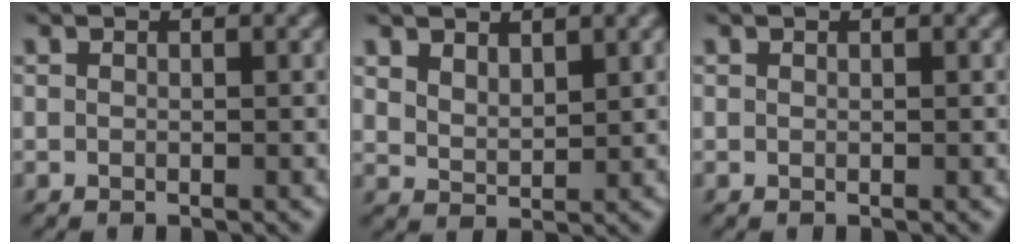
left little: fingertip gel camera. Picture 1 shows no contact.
{"total": 2.2, "force": [1.6, 1.1, 1.2], "torque": [-0.031, -0.004, 0.035]}
{"total": 0.0}